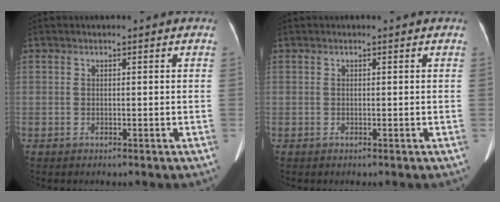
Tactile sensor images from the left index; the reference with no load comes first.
{"total": 0.0}